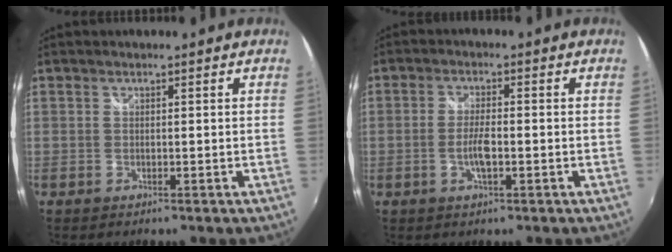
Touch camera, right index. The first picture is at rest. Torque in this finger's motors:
{"motor_torque": [-0.07, 0.13, -0.01, 0.01]}